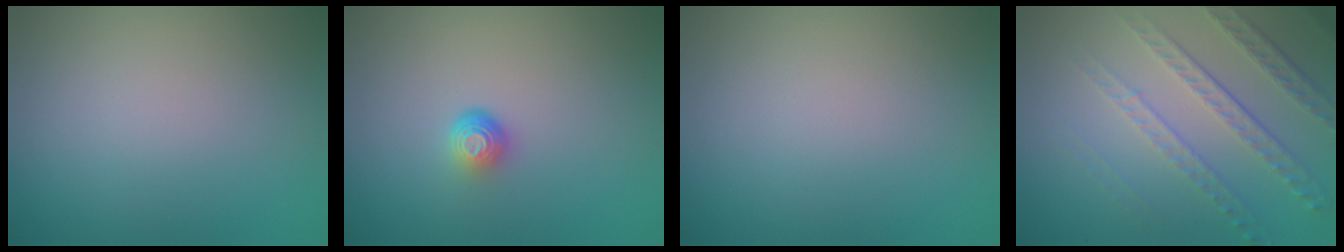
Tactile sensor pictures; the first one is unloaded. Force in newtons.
{"total": 1.7, "press": 1.1, "slide": 1.3}
{"total": 0.0}
{"total": 4.9, "press": 3.3, "slide": 3.7}